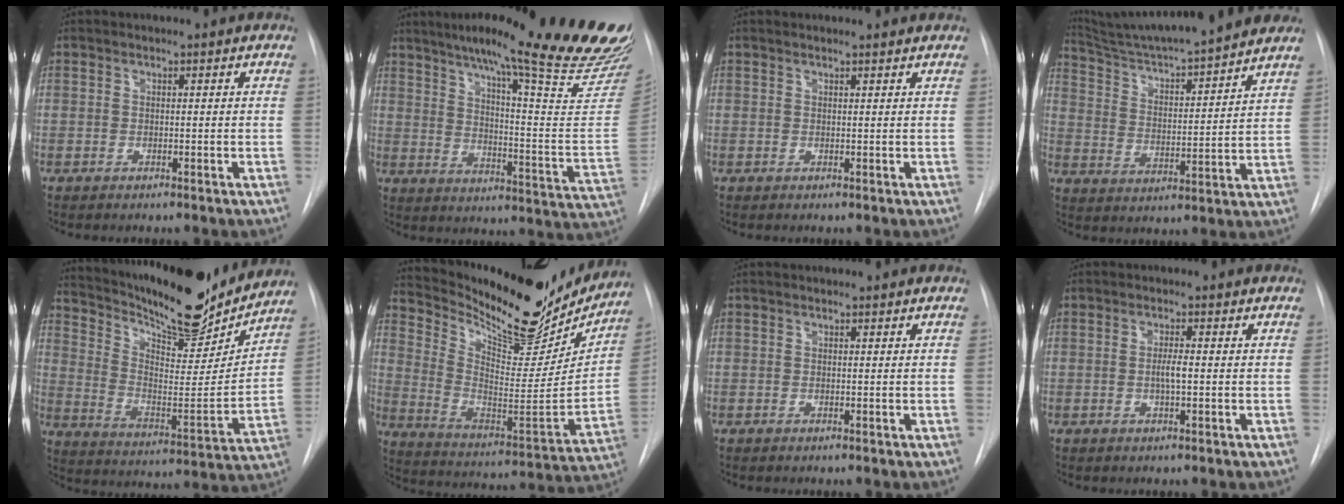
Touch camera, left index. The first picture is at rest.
{"total": 29.9, "force": [24.3, 1.3, 17.4], "torque": [-0.212, -0.078, 0.311]}
{"total": 2.4, "force": [2.4, 0.0, 0.3], "torque": [-0.010, 0.009, 0.025]}
{"total": 20.7, "force": [18.8, 0.2, 8.7], "torque": [-0.146, -0.002, 0.283]}
{"total": 23.5, "force": [20.4, 5.4, 10.3], "torque": [-0.187, -0.018, 0.303]}
{"total": 25.5, "force": [22.4, 6.8, 10.2], "torque": [-0.178, -0.046, 0.330]}
{"total": 0.0}
{"total": 1.9, "force": [-0.1, 0.1, 1.9], "torque": [-0.036, 0.000, -0.003]}